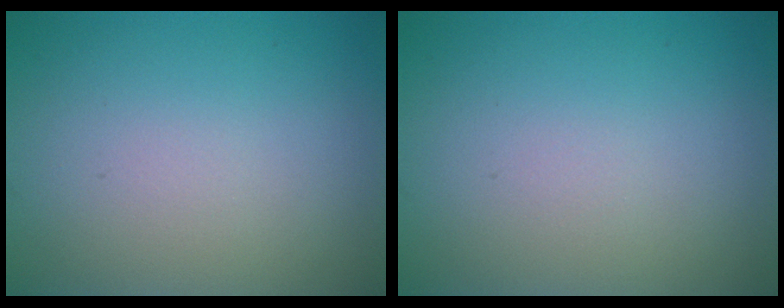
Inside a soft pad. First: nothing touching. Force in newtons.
{"total": 0.0}